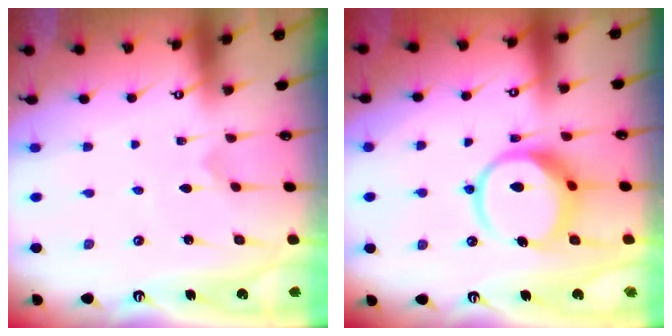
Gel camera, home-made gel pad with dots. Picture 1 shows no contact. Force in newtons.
{"total": 12.7, "press": 12.6, "slide": 1.5}